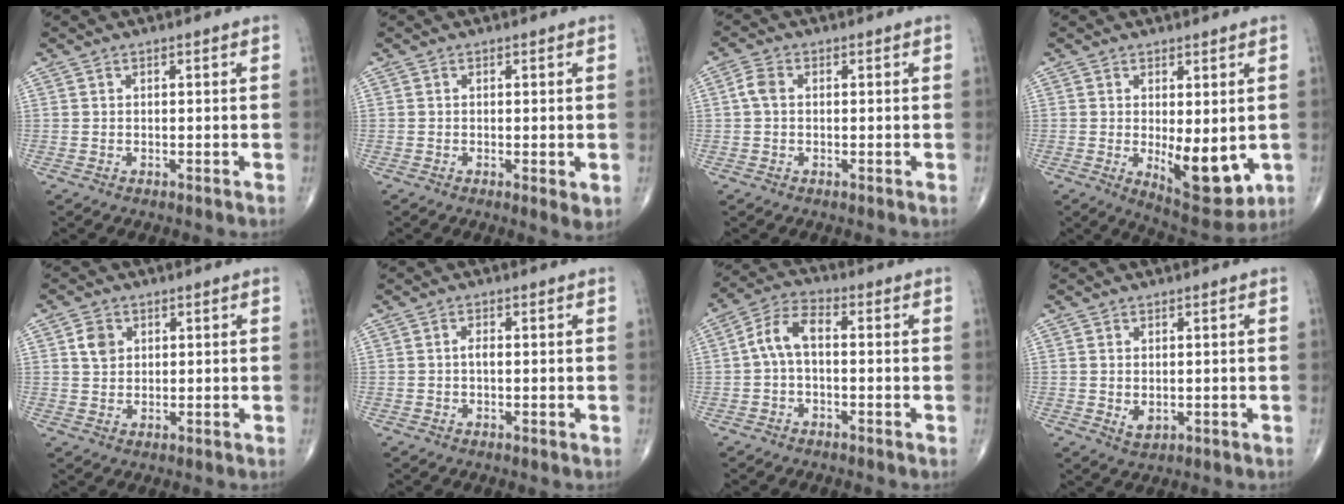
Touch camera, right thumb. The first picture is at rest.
{"total": 2.3, "force": [-0.4, 0.6, 2.2], "torque": [-0.036, -0.009, -0.008]}
{"total": 2.7, "force": [0.1, 1.8, 2.0], "torque": [-0.043, 0.007, -0.004]}
{"total": 10.7, "force": [-1.6, 4.5, 9.6], "torque": [-0.113, -0.026, -0.007]}
{"total": 3.6, "force": [1.2, 2.9, 1.8], "torque": [-0.020, -0.004, 0.022]}
{"total": 1.5, "force": [-0.1, 0.6, 1.3], "torque": [-0.022, 0.001, -0.004]}
{"total": 6.6, "force": [-0.3, 3.4, 5.6], "torque": [-0.108, 0.027, -0.018]}
{"total": 2.5, "force": [-0.1, 1.6, 1.9], "torque": [-0.031, -0.006, 0.004]}